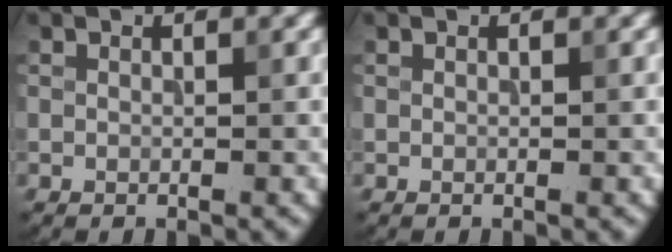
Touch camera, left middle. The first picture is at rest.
{"total": 0.0}